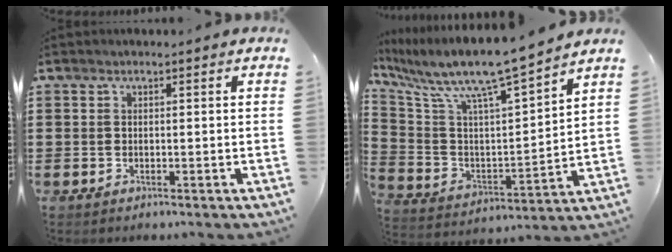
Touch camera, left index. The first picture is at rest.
{"total": 9.5, "force": [8.1, 0.2, 4.9], "torque": [-0.132, -0.067, 0.128]}